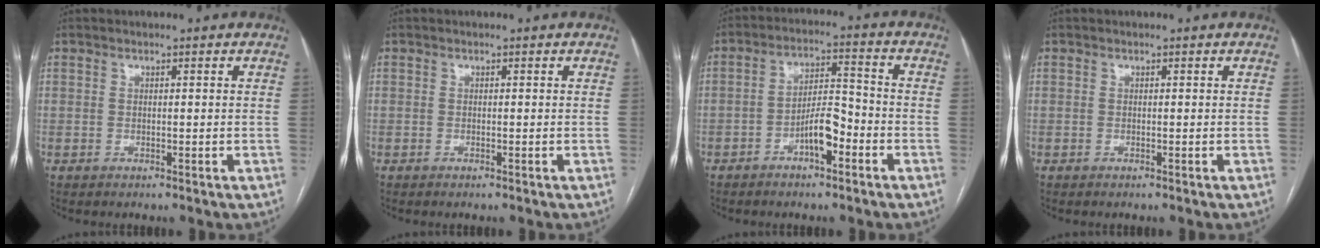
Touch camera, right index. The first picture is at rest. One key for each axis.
{"total": 0.0}
{"total": 7.1, "fx": -3.0, "fy": 1.6, "fz": 6.2, "tx": -0.118, "ty": 0.008, "tz": -0.053}
{"total": 0.0}